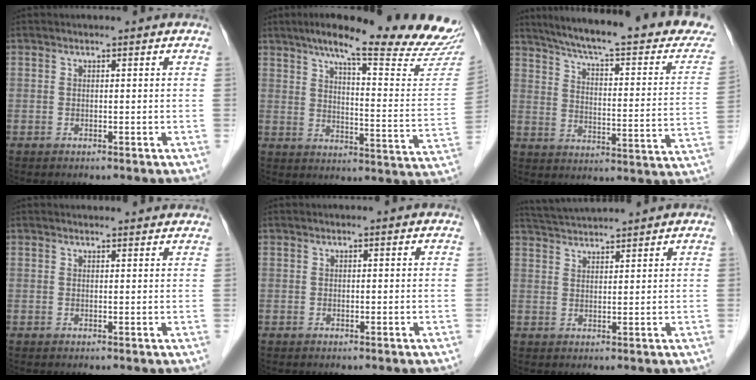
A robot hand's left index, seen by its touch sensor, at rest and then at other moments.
{"total": 24.2, "force": [20.9, 1.0, 12.1], "torque": [-0.170, -0.068, 0.259]}
{"total": 26.4, "force": [22.5, 2.6, 13.4], "torque": [-0.196, -0.050, 0.282]}
{"total": 4.9, "force": [4.7, 0.8, 0.9], "torque": [-0.011, 0.014, 0.045]}
{"total": 0.0}
{"total": 5.6, "force": [5.4, -1.0, 1.3], "torque": [-0.029, 0.025, 0.095]}